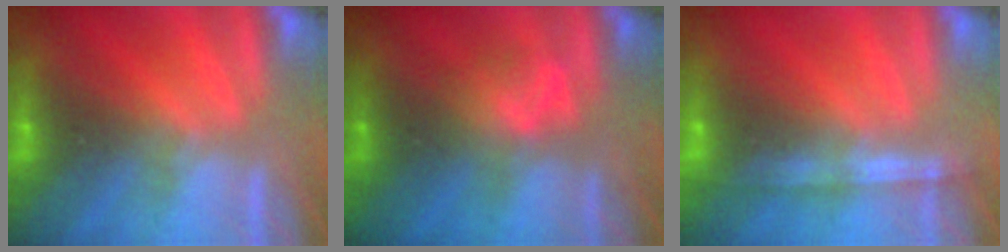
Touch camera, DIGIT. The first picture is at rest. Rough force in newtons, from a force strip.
{"total": 2.1}
{"total": 1.1}